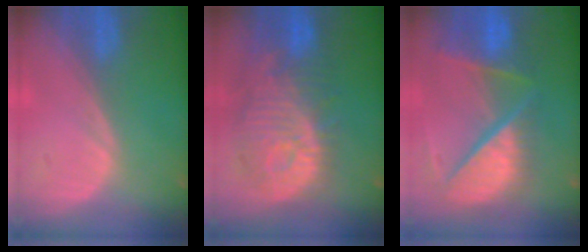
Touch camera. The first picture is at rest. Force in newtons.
{"total": 12.1, "press": 11.0, "slide": 5.0}
{"total": 11.7, "press": 9.7, "slide": 6.4}